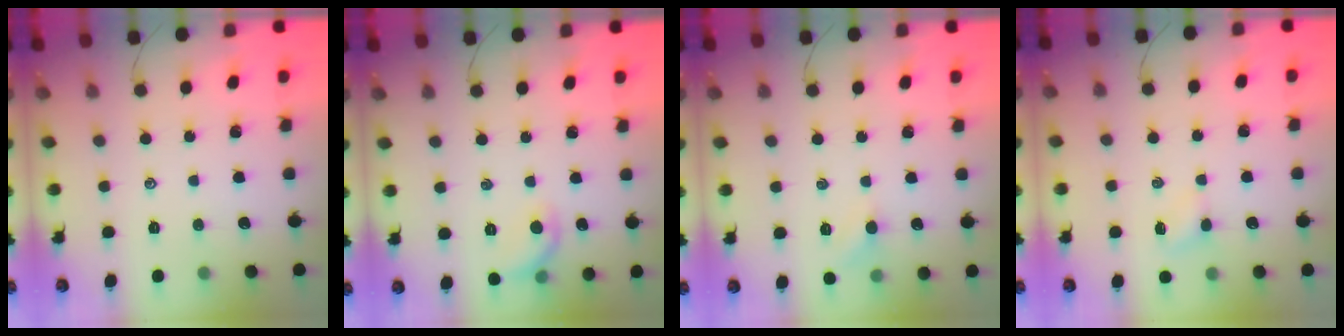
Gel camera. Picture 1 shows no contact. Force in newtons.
{"total": 6.9, "press": 6.8, "slide": 1.3}
{"total": 5.6, "press": 5.4, "slide": 1.5}
{"total": 3.2, "press": 3.0, "slide": 0.9}